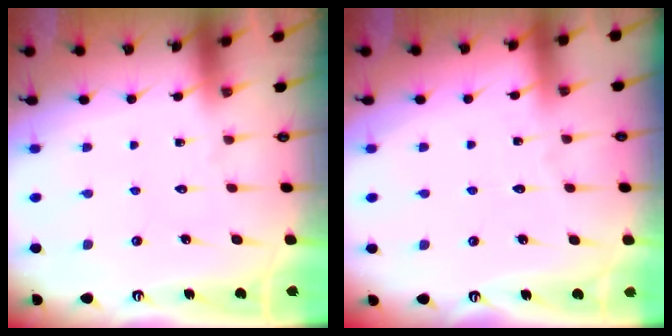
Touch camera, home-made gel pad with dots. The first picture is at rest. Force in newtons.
{"total": 1.0, "press": 1.0, "slide": 0.2}